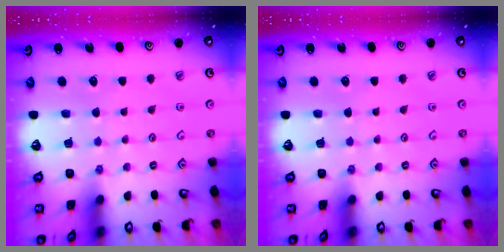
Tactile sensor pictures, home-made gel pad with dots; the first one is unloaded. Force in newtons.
{"total": 0.0}